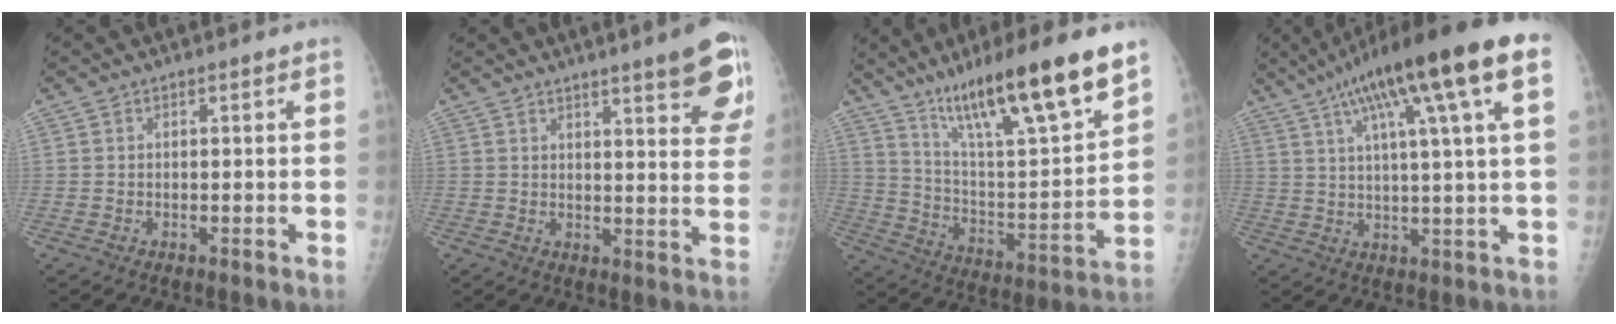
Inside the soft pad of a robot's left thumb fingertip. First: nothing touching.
{"total": 11.8, "force": [7.5, 2.0, 8.9], "torque": [-0.088, -0.037, 0.086]}
{"total": 23.2, "force": [15.7, 3.4, 16.8], "torque": [-0.260, -0.061, 0.271]}
{"total": 18.7, "force": [8.6, 2.3, 16.4], "torque": [-0.267, 0.014, 0.129]}